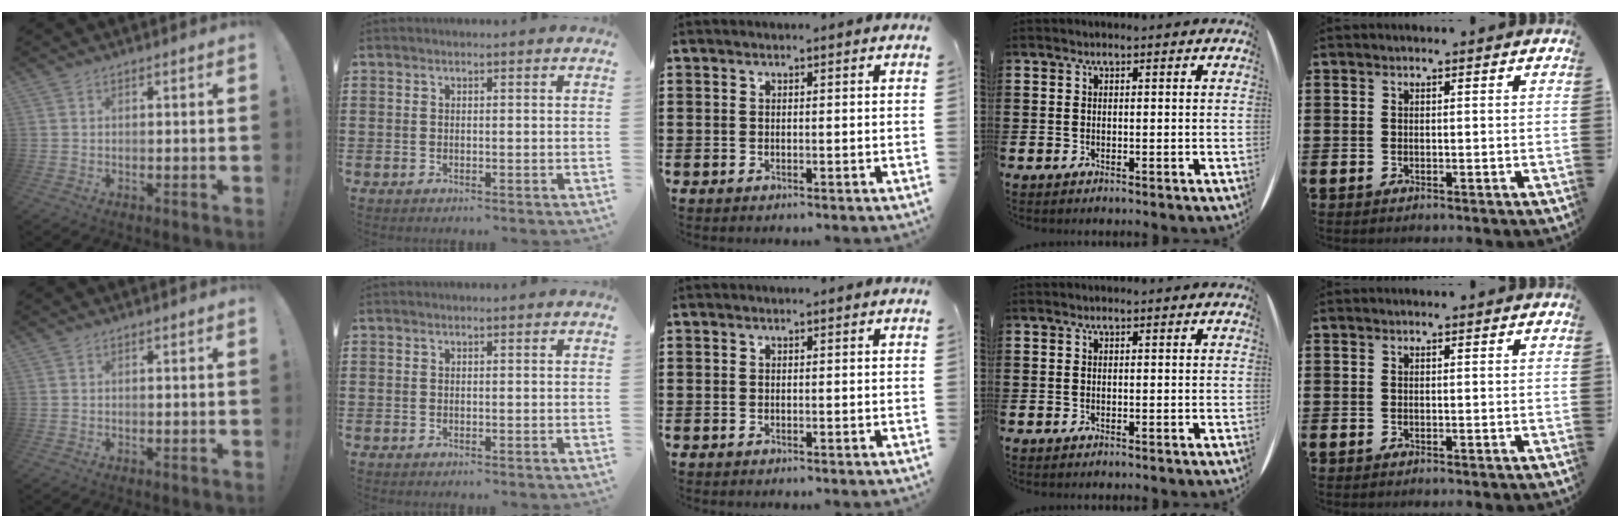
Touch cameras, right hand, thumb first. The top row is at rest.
{}